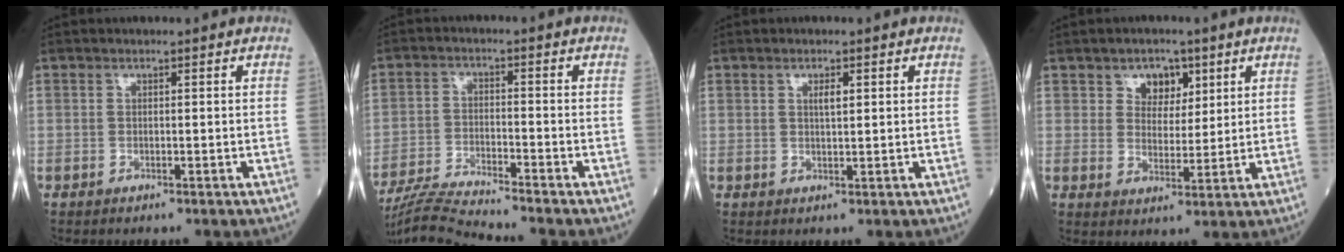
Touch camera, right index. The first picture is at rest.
{"total": 8.8, "force": [-8.3, -2.2, 2.2], "torque": [-0.038, -0.019, -0.153]}
{"total": 1.7, "force": [0.7, 0.4, 1.5], "torque": [-0.027, -0.001, 0.011]}
{"total": 4.9, "force": [2.7, 3.4, 2.2], "torque": [-0.028, 0.006, 0.044]}